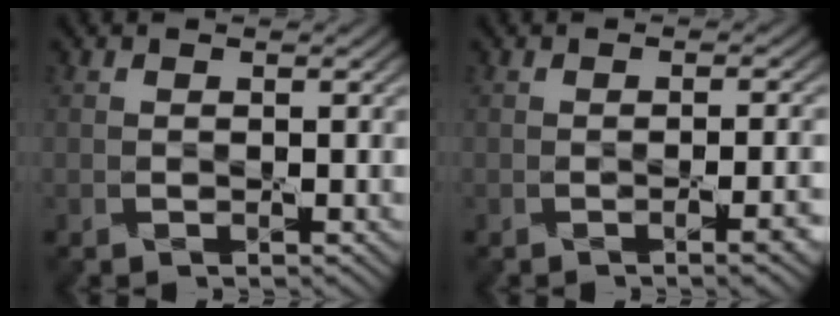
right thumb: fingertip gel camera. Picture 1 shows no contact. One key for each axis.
{"total": 3.2, "fx": -1.1, "fy": 0.8, "fz": 2.9, "tx": -0.038, "ty": 0.004, "tz": -0.019}